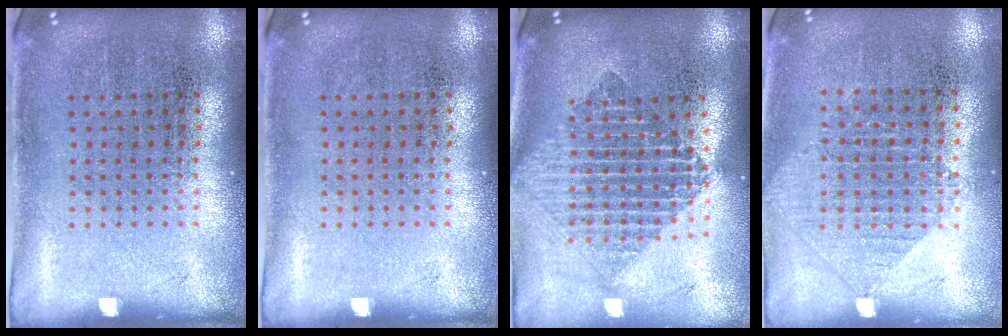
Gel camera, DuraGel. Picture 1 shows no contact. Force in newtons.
{"total": 0.0}
{"total": 2.0, "press": 1.6, "slide": 1.1}
{"total": 0.9, "press": 0.9, "slide": 0.2}